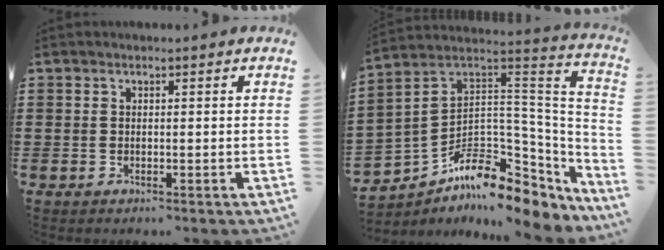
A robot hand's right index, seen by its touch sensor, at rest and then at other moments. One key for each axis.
{"total": 8.0, "fx": -5.3, "fy": 4.5, "fz": 4.0, "tx": -0.071, "ty": -0.013, "tz": -0.096}